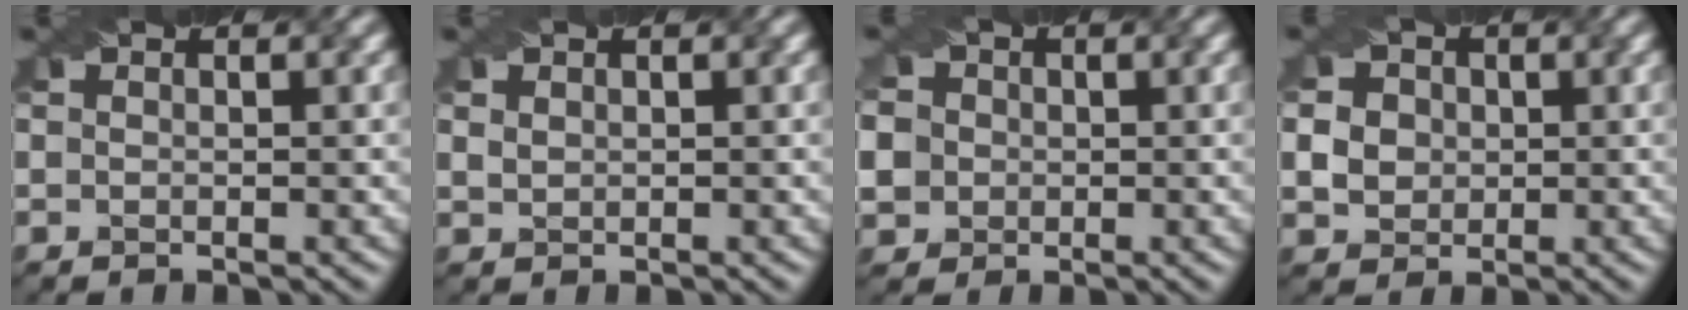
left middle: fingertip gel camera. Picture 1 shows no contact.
{"total": 1.5, "force": [1.0, 1.0, 0.6], "torque": [-0.022, 0.004, 0.023]}
{"total": 8.2, "force": [0.5, 7.6, 2.9], "torque": [-0.071, 0.026, -0.006]}
{"total": 6.0, "force": [1.7, 5.1, 2.5], "torque": [-0.051, 0.030, 0.021]}